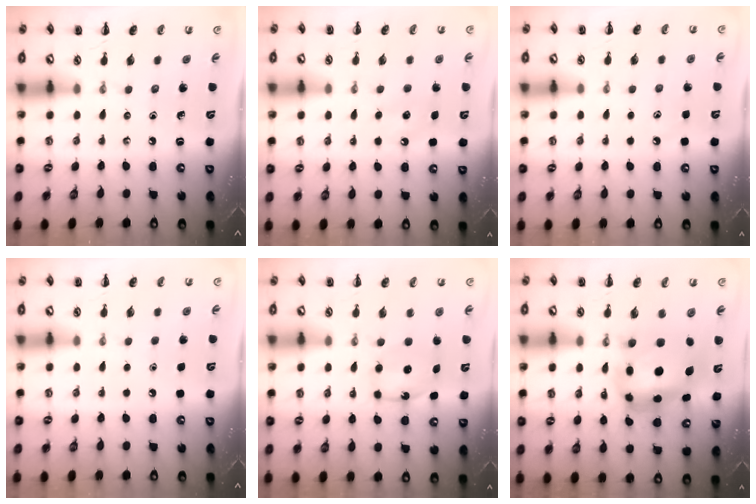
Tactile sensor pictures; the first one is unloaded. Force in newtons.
{"total": 6.1, "press": 5.9, "slide": 1.5}
{"total": 3.2, "press": 3.1, "slide": 1.0}
{"total": 1.6, "press": 1.6, "slide": 0.1}
{"total": 5.7, "press": 5.5, "slide": 1.7}
{"total": 6.6, "press": 6.4, "slide": 1.6}